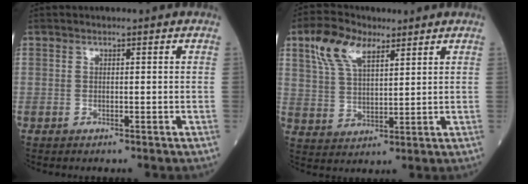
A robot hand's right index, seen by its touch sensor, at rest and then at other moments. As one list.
[{"total": 8.7, "force": [5.2, 3.6, 6.0], "torque": [-0.133, 0.018, 0.104]}]